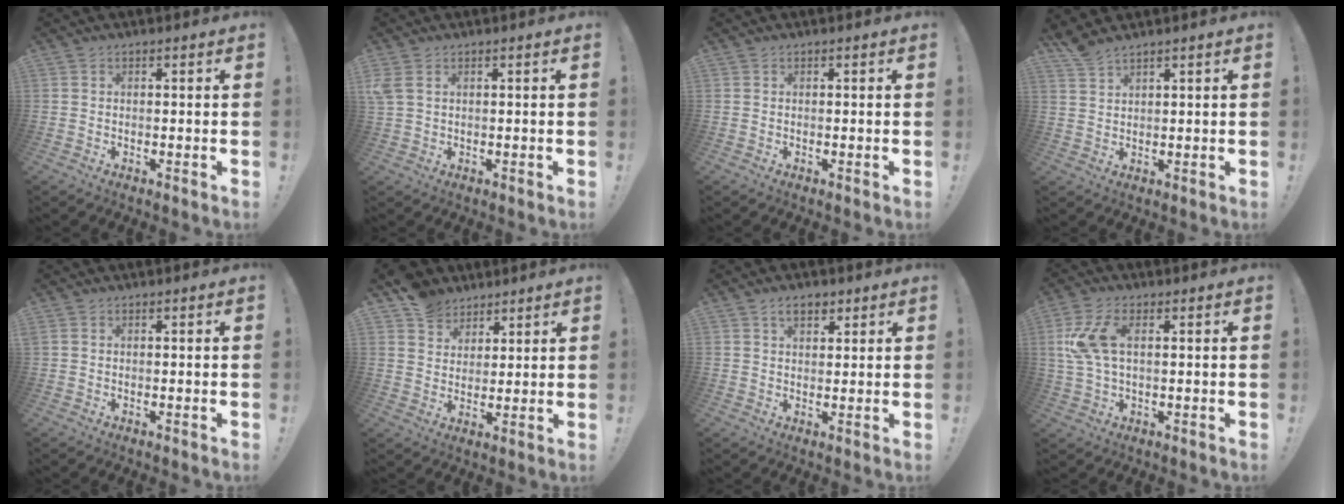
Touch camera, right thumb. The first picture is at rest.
{"total": 2.8, "force": [1.1, 1.1, 2.4], "torque": [-0.045, 0.001, 0.023]}
{"total": 0.0}
{"total": 3.7, "force": [3.3, 0.2, 1.5], "torque": [-0.031, -0.021, 0.061]}
{"total": 0.0}
{"total": 8.8, "force": [6.3, 5.9, 1.7], "torque": [-0.027, -0.042, 0.126]}
{"total": 4.8, "force": [2.7, 2.8, 2.7], "torque": [-0.038, -0.003, 0.048]}
{"total": 10.5, "force": [2.1, 5.2, 8.8], "torque": [-0.189, -0.001, 0.040]}